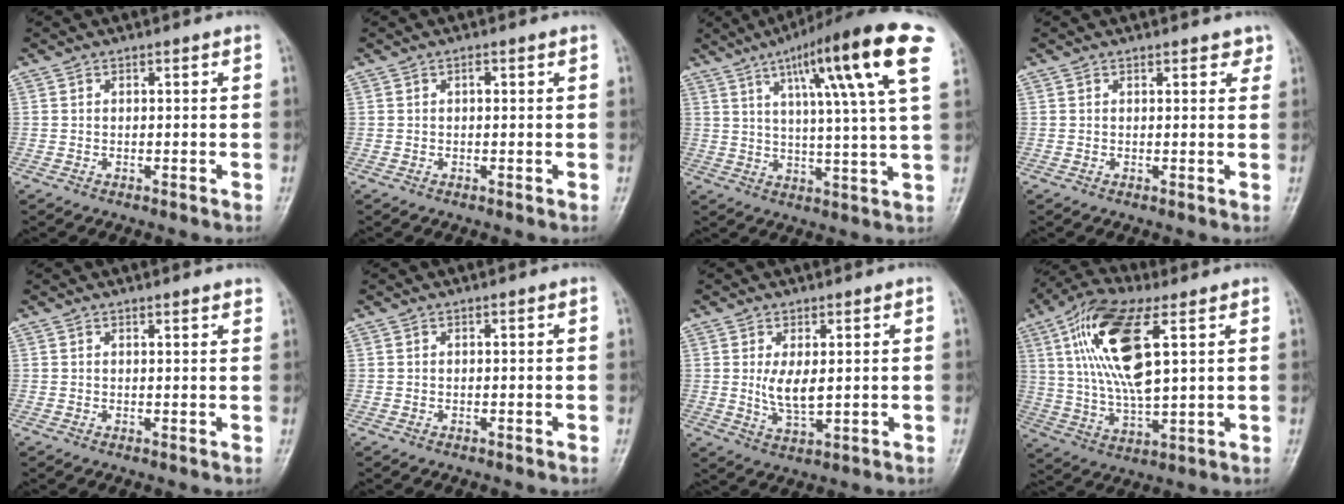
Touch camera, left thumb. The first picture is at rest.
{"total": 0.9, "force": [0.2, 0.4, 0.7], "torque": [-0.008, 0.001, 0.001]}
{"total": 19.4, "force": [8.7, 2.3, 17.2], "torque": [-0.248, -0.010, 0.124]}
{"total": 2.0, "force": [1.4, 1.0, 0.9], "torque": [0.007, -0.005, 0.010]}
{"total": 1.8, "force": [1.5, 0.4, 0.8], "torque": [-0.003, -0.004, 0.019]}
{"total": 0.0}
{"total": 5.4, "force": [0.7, 2.3, 4.8], "torque": [-0.086, -0.015, 0.019]}
{"total": 17.1, "force": [5.9, 6.4, 14.8], "torque": [-0.287, -0.007, 0.108]}